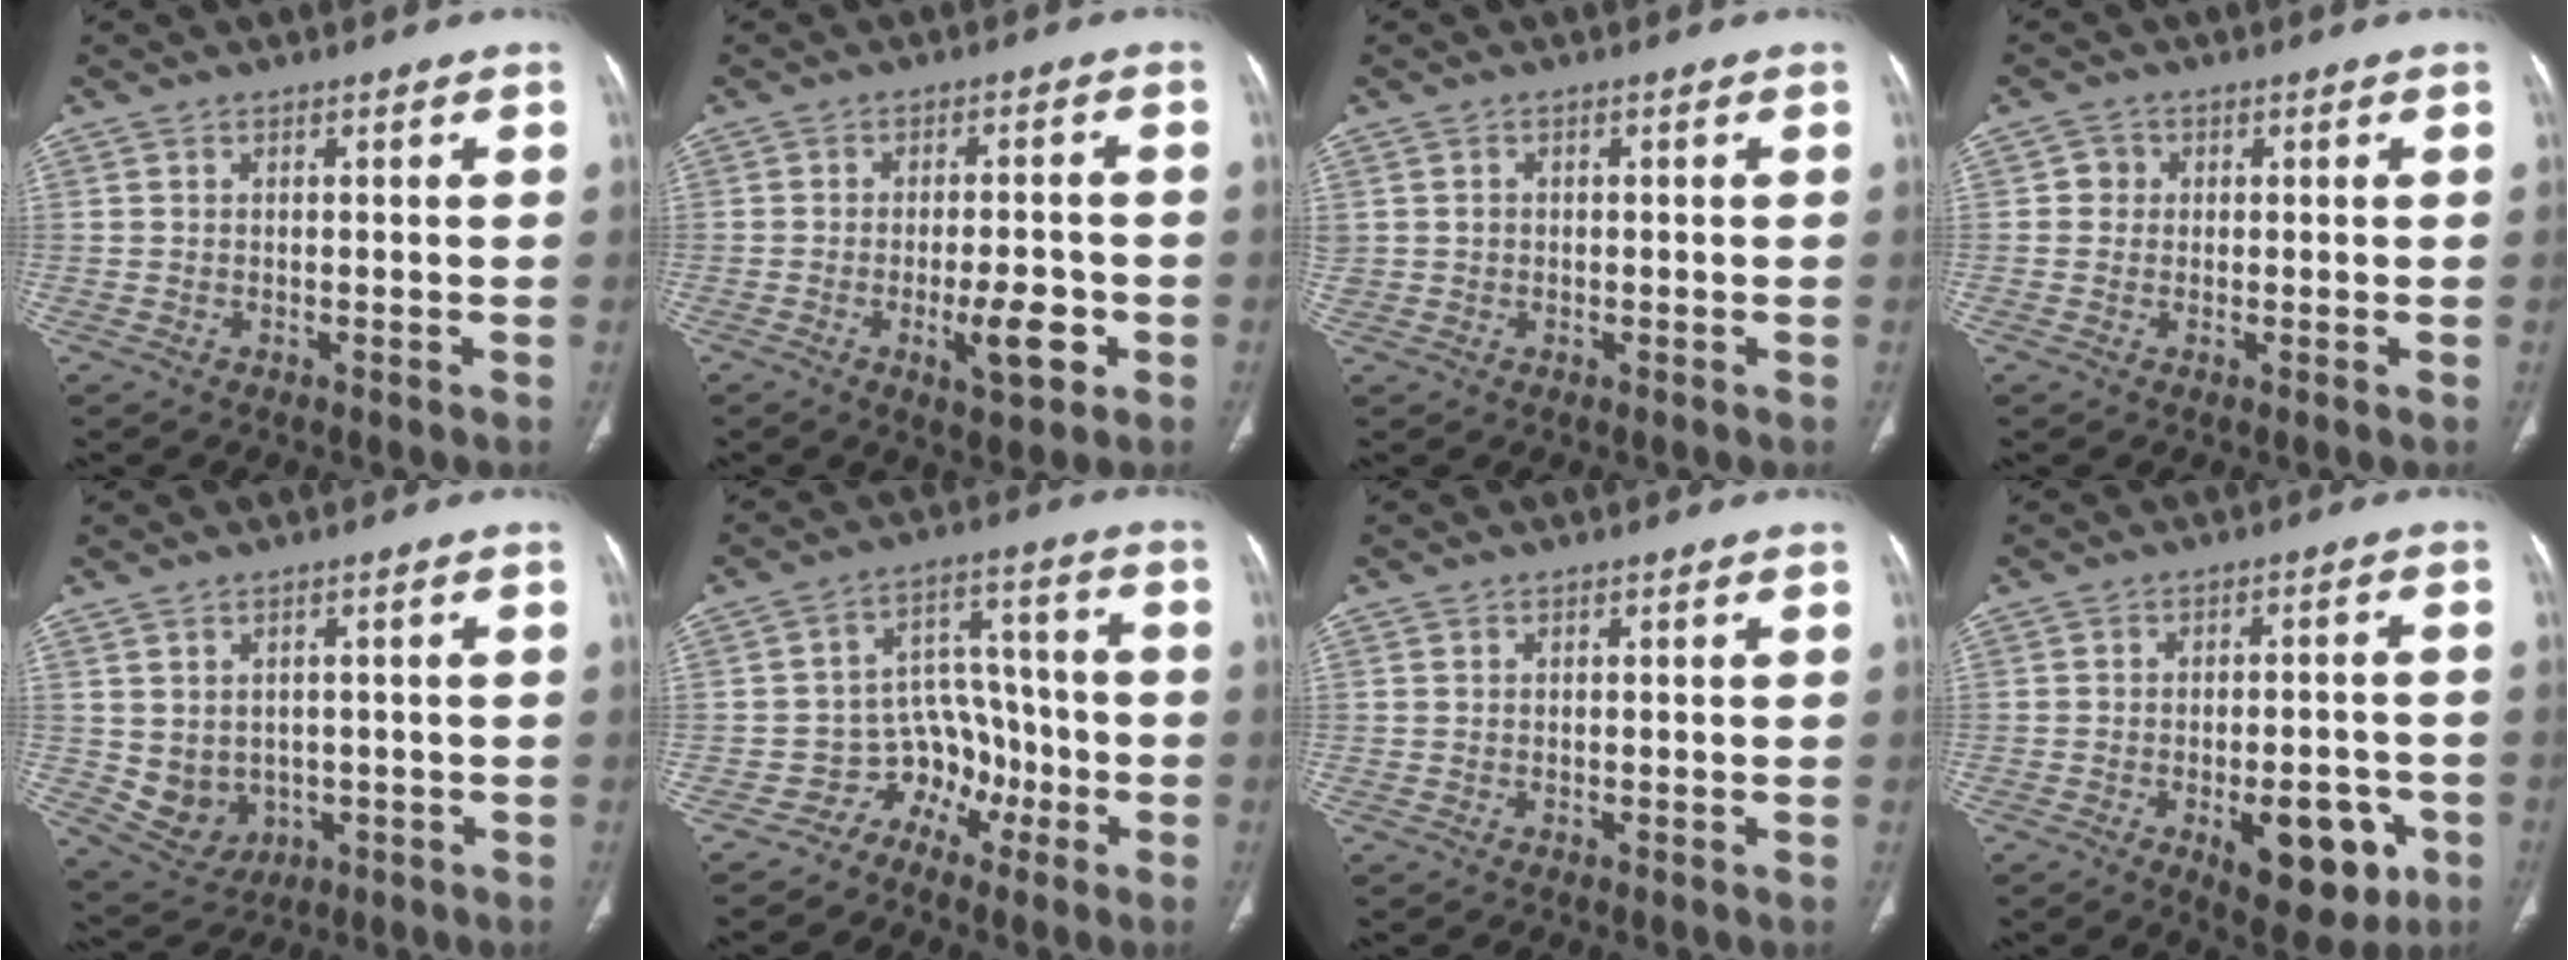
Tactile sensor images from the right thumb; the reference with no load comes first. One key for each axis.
{"total": 7.6, "fx": -2.6, "fy": 2.7, "fz": 6.6, "tx": -0.091, "ty": 0.004, "tz": -0.038}
{"total": 1.4, "fx": 0.3, "fy": 1.2, "fz": 0.5, "tx": -0.005, "ty": 0.003, "tz": 0.009}
{"total": 2.2, "fx": 0.2, "fy": 2.1, "fz": 0.5, "tx": 0.006, "ty": 0.004, "tz": -0.001}
{"total": 7.2, "fx": -0.7, "fy": 6.2, "fz": 3.5, "tx": -0.044, "ty": 0.005, "tz": 0.014}
{"total": 7.7, "fx": -4.5, "fy": 6.1, "fz": 1.7, "tx": 0.032, "ty": 0.076, "tz": -0.082}
{"total": 0.0}
{"total": 12.3, "fx": -4.9, "fy": 5.7, "fz": 9.7, "tx": -0.099, "ty": 0.017, "tz": -0.058}